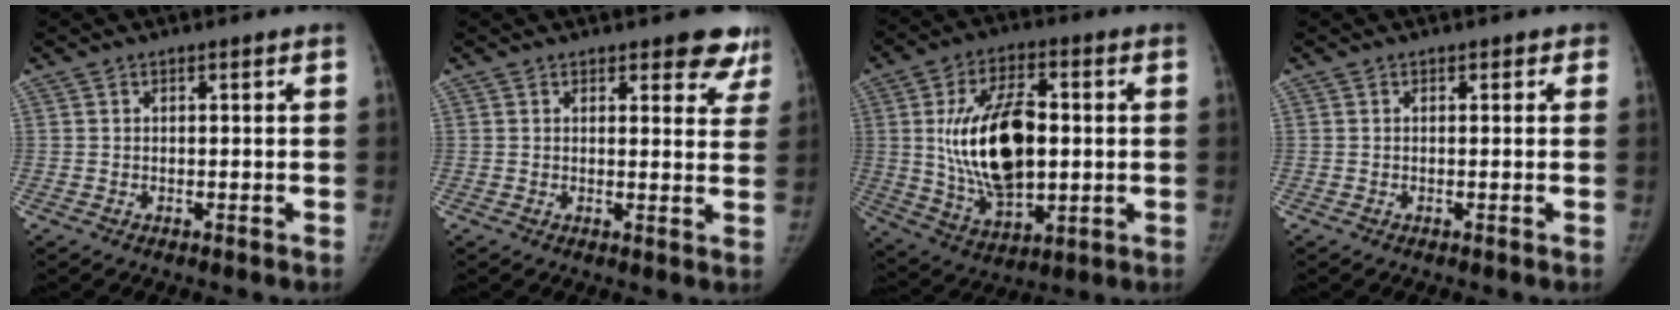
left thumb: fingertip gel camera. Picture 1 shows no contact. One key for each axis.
{"total": 7.1, "fx": 5.7, "fy": 3.0, "fz": 3.1, "tx": 0.015, "ty": -0.030, "tz": 0.052}
{"total": 19.4, "fx": 1.3, "fy": 10.6, "fz": 16.2, "tx": -0.261, "ty": -0.005, "tz": 0.033}
{"total": 0.7, "fx": 0.3, "fy": 0.6, "fz": 0.2, "tx": 0.017, "ty": 0.001, "tz": -0.002}